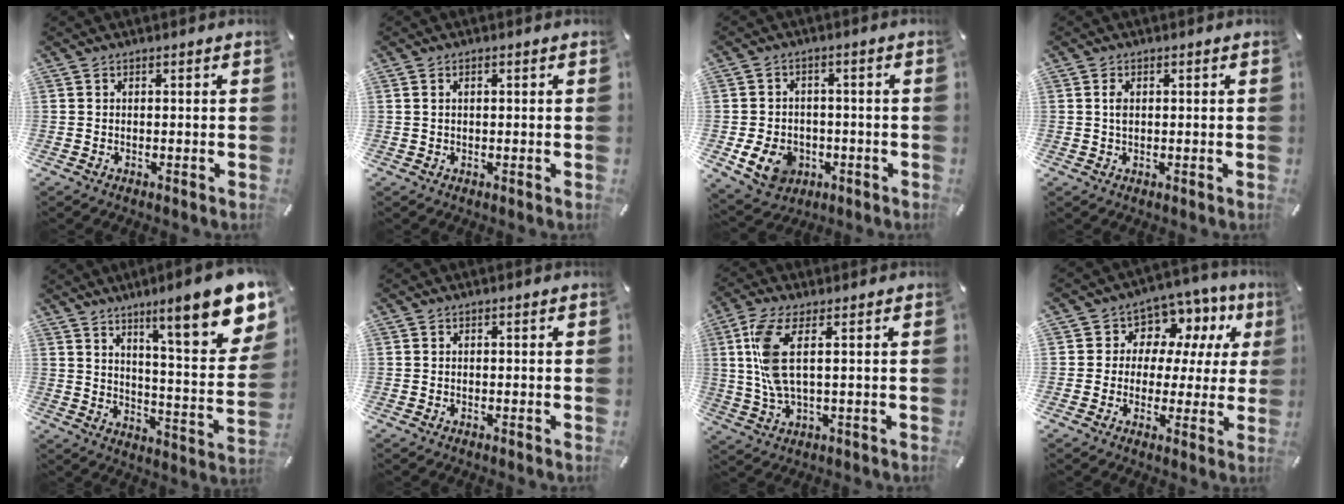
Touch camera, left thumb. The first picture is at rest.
{"total": 1.2, "force": [0.3, 0.7, 0.9], "torque": [-0.019, 0.005, 0.005]}
{"total": 9.4, "force": [-3.1, 7.6, 4.6], "torque": [-0.098, 0.014, -0.058]}
{"total": 1.8, "force": [0.4, 0.9, 1.4], "torque": [-0.031, 0.004, 0.005]}
{"total": 18.2, "force": [11.9, 4.4, 13.1], "torque": [-0.181, -0.092, 0.184]}
{"total": 0.0}
{"total": 9.8, "force": [2.2, 3.0, 9.1], "torque": [-0.209, -0.017, 0.033]}
{"total": 8.6, "force": [4.0, 7.3, 1.9], "torque": [-0.043, -0.039, 0.076]}